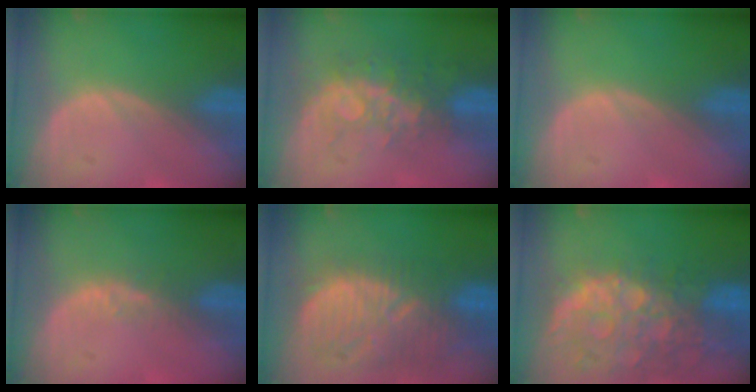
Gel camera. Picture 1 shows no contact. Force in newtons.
{"total": 8.4, "press": 7.0, "slide": 4.5}
{"total": 0.0}
{"total": 2.4, "press": 1.8, "slide": 1.5}
{"total": 12.3, "press": 11.3, "slide": 4.8}
{"total": 13.8, "press": 11.2, "slide": 8.1}